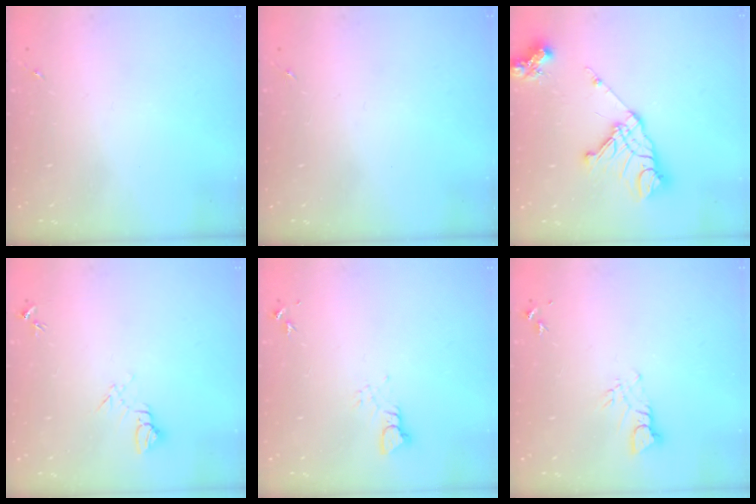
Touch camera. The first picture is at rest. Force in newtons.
{"total": 0.0}
{"total": 18.6, "press": 18.5, "slide": 2.1}
{"total": 5.8, "press": 5.7, "slide": 0.7}
{"total": 3.1, "press": 3.1, "slide": 0.4}
{"total": 4.0, "press": 4.0, "slide": 0.4}